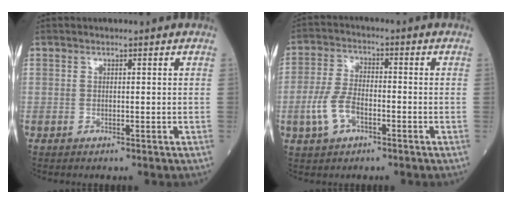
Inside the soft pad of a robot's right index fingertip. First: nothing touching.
{"total": 6.5, "force": [-2.5, 3.3, 5.0], "torque": [-0.120, 0.006, -0.047]}